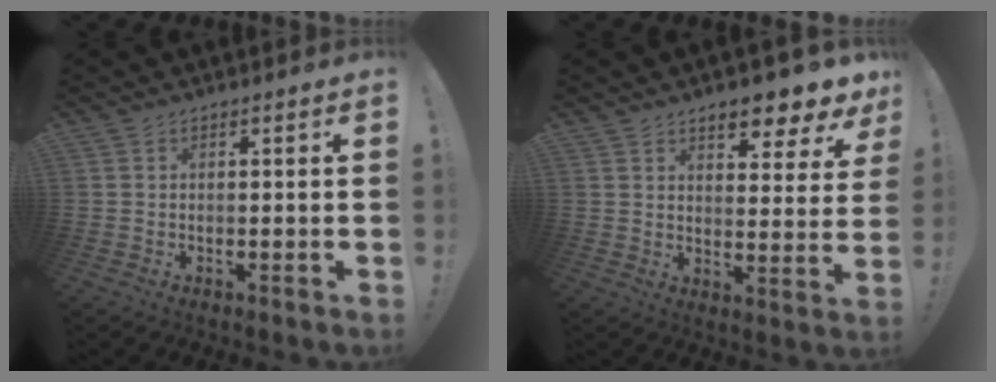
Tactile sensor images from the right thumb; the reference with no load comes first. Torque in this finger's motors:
{"motor_torque": [0.31, 1.72, 0.27, -0.05, 0.00]}